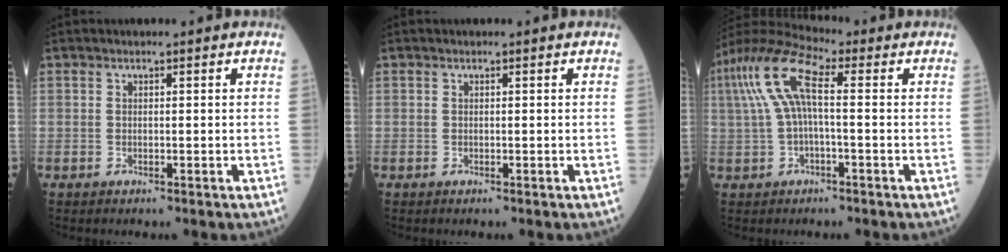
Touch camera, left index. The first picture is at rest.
{"total": 0.0}
{"total": 9.5, "force": [1.4, 2.3, 9.1], "torque": [-0.204, 0.040, 0.021]}